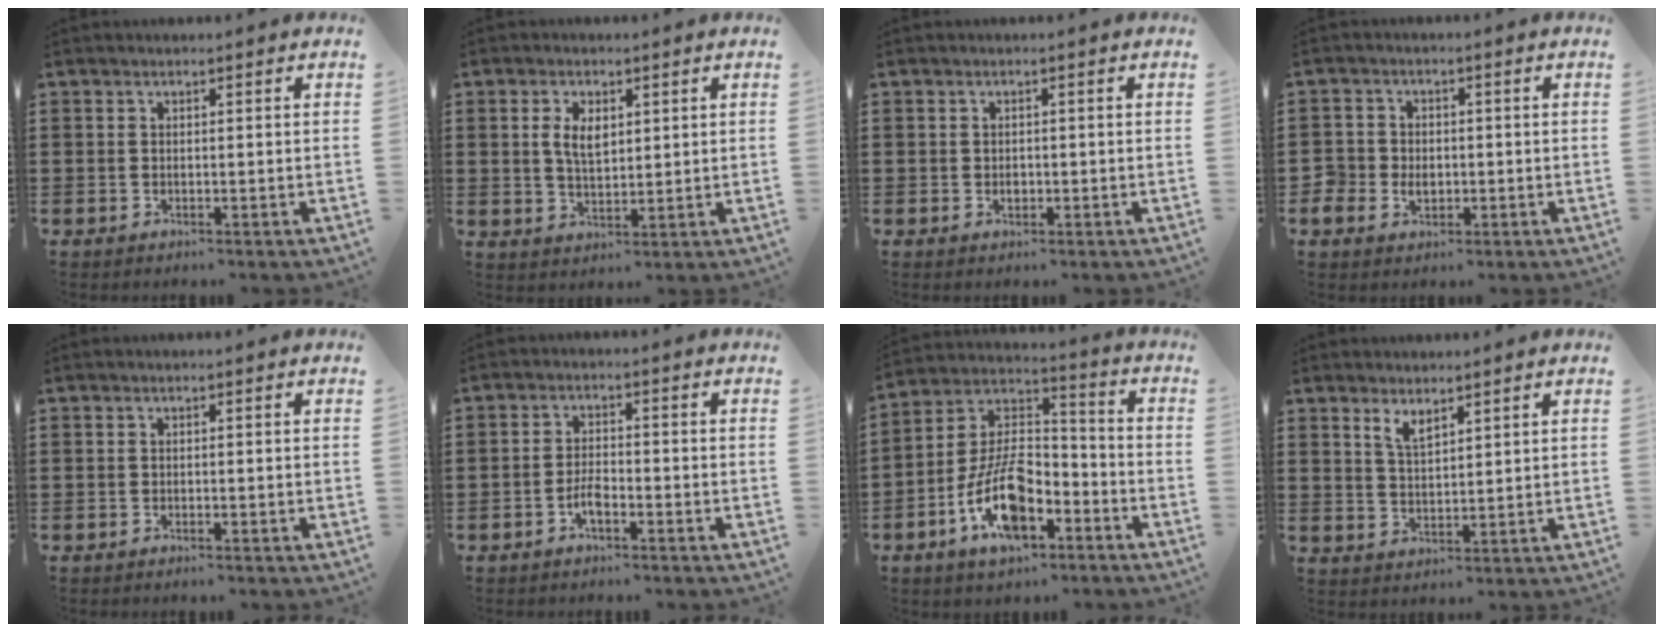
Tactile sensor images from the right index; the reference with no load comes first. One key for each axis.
{"total": 4.4, "fx": 1.1, "fy": 2.4, "fz": 3.5, "tx": -0.067, "ty": 0.006, "tz": 0.016}
{"total": 1.1, "fx": -0.1, "fy": 0.8, "fz": 0.8, "tx": -0.017, "ty": 0.003, "tz": -0.003}
{"total": 3.4, "fx": -0.9, "fy": 3.1, "fz": 1.2, "tx": -0.040, "ty": 0.003, "tz": -0.023}
{"total": 0.6, "fx": -0.5, "fy": 0.1, "fz": 0.2, "tx": -0.004, "ty": -0.001, "tz": -0.011}
{"total": 3.1, "fx": -1.7, "fy": 1.1, "fz": 2.4, "tx": -0.058, "ty": 0.000, "tz": -0.036}
{"total": 12.1, "fx": -6.2, "fy": 5.8, "fz": 8.6, "tx": -0.189, "ty": 0.006, "tz": -0.119}
{"total": 3.1, "fx": 2.3, "fy": 1.1, "fz": 1.7, "tx": -0.038, "ty": 0.003, "tz": 0.043}